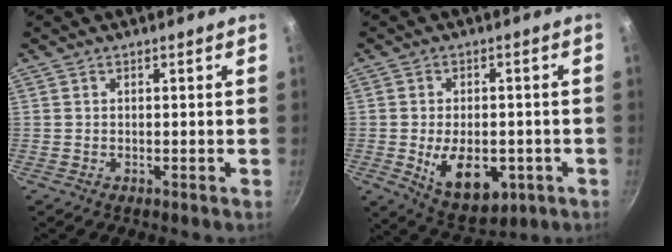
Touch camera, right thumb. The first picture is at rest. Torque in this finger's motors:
{"motor_torque": [-0.20, 0.93, -0.01, 0.11, 0.33]}